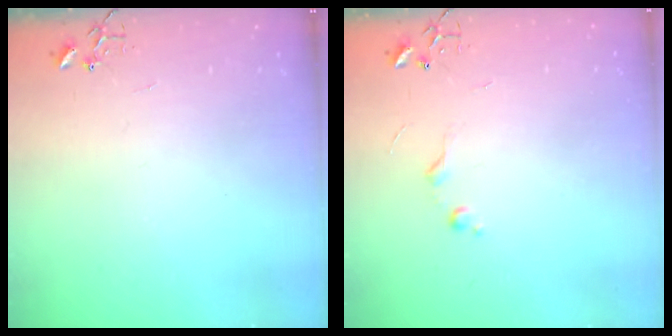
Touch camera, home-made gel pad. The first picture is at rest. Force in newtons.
{"total": 6.8, "press": 6.7, "slide": 0.8}